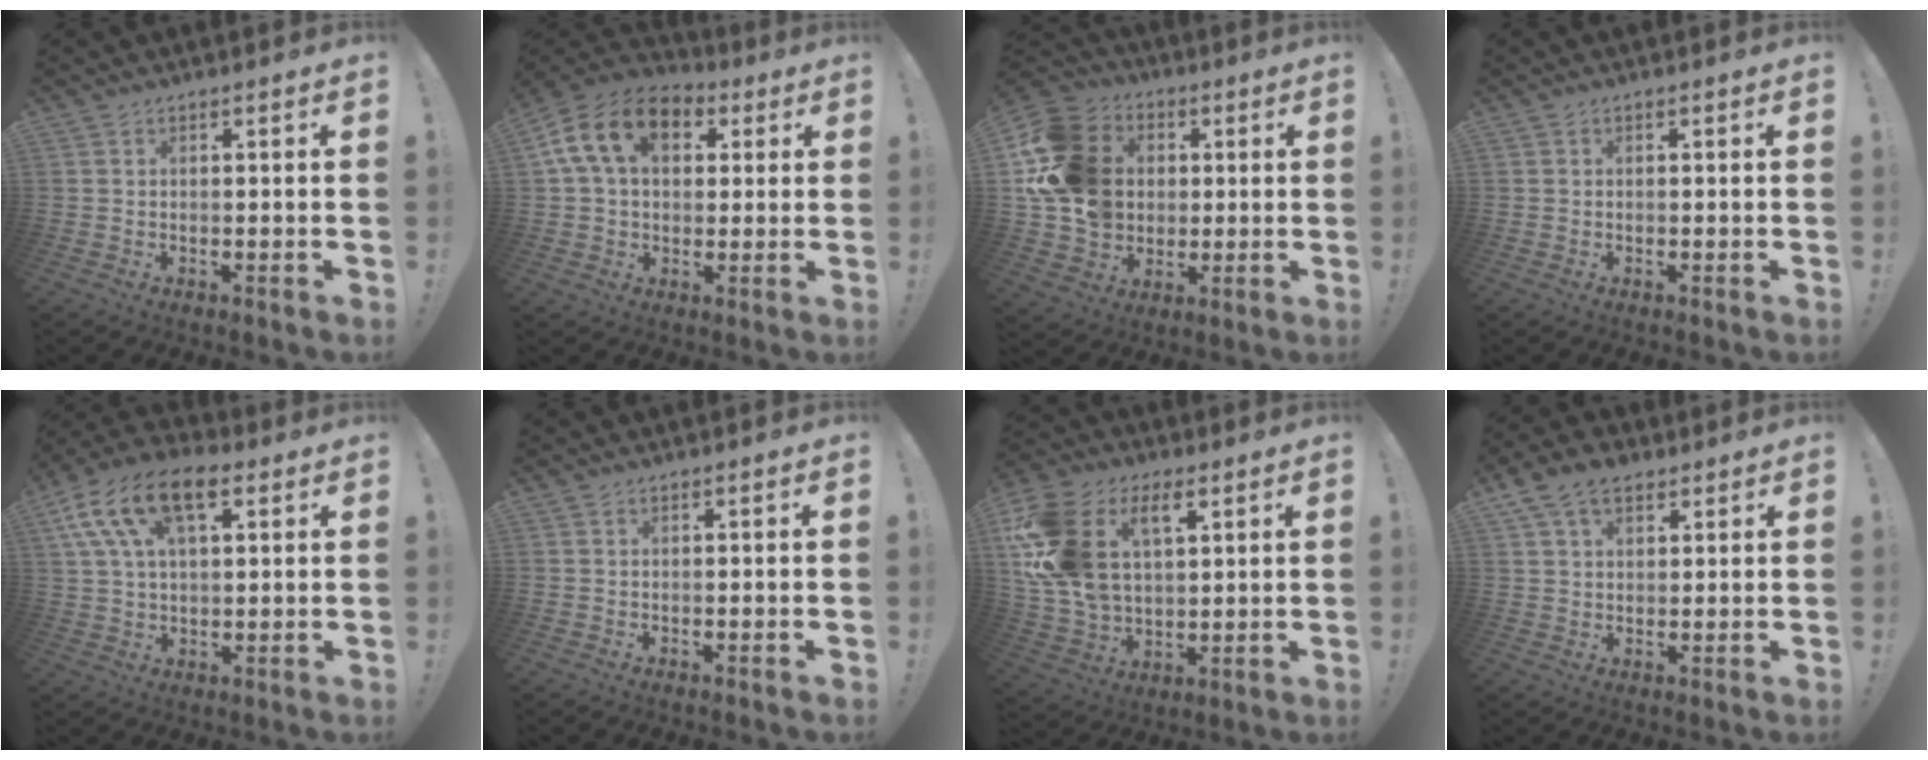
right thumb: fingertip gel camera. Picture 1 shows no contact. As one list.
[{"total": 15.6, "force": [5.0, 10.5, 10.3], "torque": [-0.181, 0.003, 0.095]}, {"total": 19.1, "force": [2.5, 15.8, 10.5], "torque": [-0.187, -0.001, 0.058]}, {"total": 0.0}, {"total": 16.7, "force": [7.1, 9.2, 12.0], "torque": [-0.217, -0.018, 0.126]}, {"total": 0.0}, {"total": 20.7, "force": [7.9, 13.4, 13.6], "torque": [-0.259, -0.032, 0.142]}, {"total": 8.6, "force": [4.7, 5.6, 4.6], "torque": [-0.083, -0.006, 0.093]}]